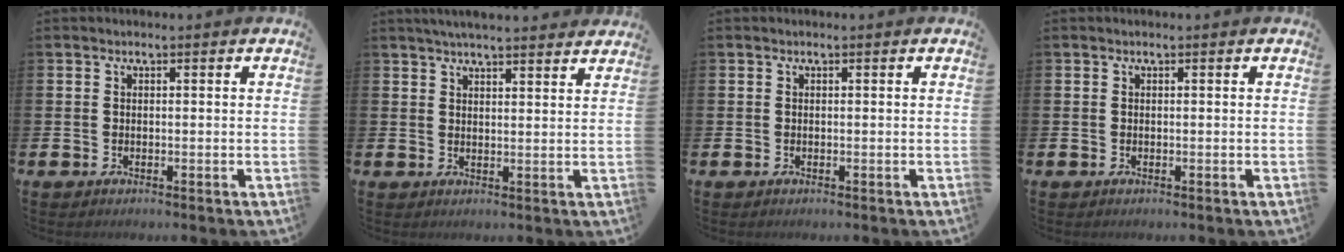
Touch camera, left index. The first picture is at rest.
{"total": 5.5, "force": [5.5, 0.0, 0.9], "torque": [-0.031, -0.036, 0.096]}
{"total": 0.0}
{"total": 0.0}